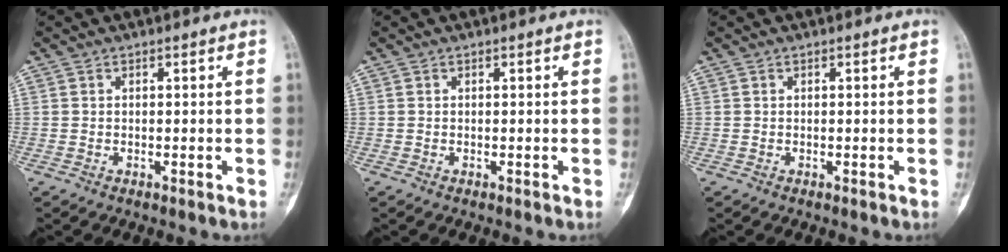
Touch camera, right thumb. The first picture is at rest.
{"total": 0.0}
{"total": 0.0}